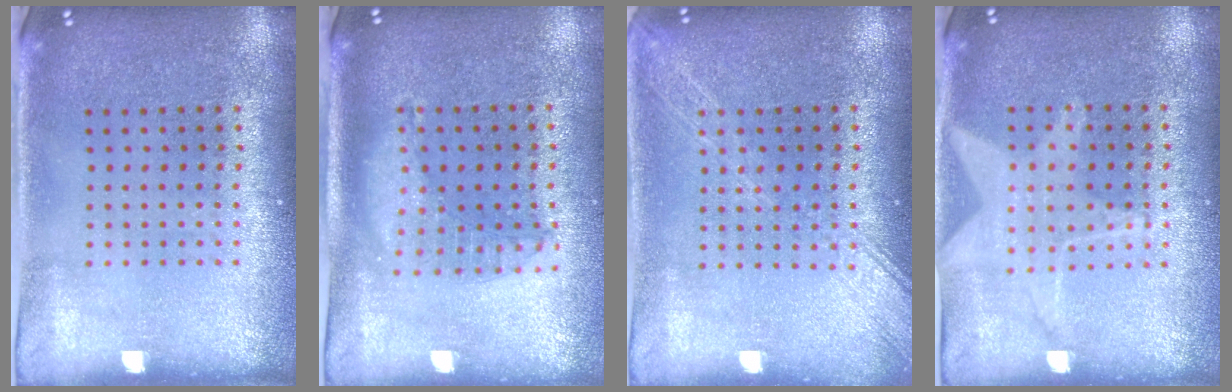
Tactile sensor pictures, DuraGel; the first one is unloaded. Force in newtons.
{"total": 1.2, "press": 1.2, "slide": 0.3}
{"total": 3.0, "press": 3.0, "slide": 0.5}
{"total": 1.2, "press": 1.2, "slide": 0.3}